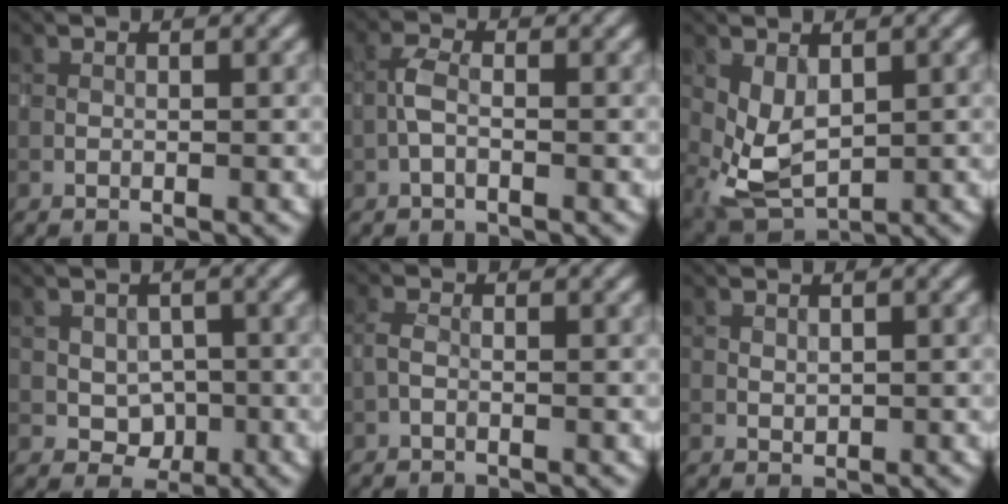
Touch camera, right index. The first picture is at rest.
{"total": 1.4, "force": [-0.4, 0.5, 1.2], "torque": [-0.027, 0.004, -0.012]}
{"total": 3.9, "force": [0.8, 2.5, 2.9], "torque": [-0.071, -0.009, 0.023]}
{"total": 2.5, "force": [0.0, 2.1, 1.2], "torque": [-0.012, -0.002, 0.001]}
{"total": 0.7, "force": [-0.2, 0.3, 0.6], "torque": [-0.015, 0.001, -0.006]}
{"total": 0.6, "force": [0.6, 0.3, -0.1], "torque": [0.002, -0.002, 0.014]}